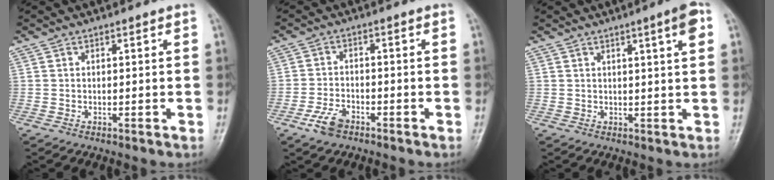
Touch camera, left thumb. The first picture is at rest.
{"total": 4.5, "force": [-2.9, 2.4, 2.6], "torque": [-0.053, 0.013, -0.054]}
{"total": 4.4, "force": [1.9, 0.1, 4.0], "torque": [-0.058, -0.004, 0.027]}